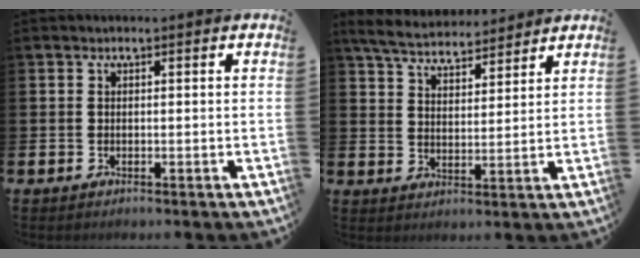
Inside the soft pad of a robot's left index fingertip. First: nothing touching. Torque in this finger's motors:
{"motor_torque": [1.07, -1.08, 0.34, 0.13]}